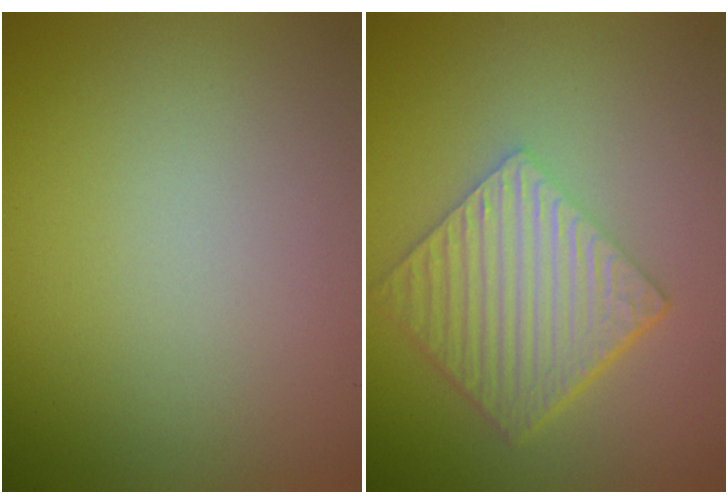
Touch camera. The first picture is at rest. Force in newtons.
{"total": 6.0, "press": 4.1, "slide": 4.4}